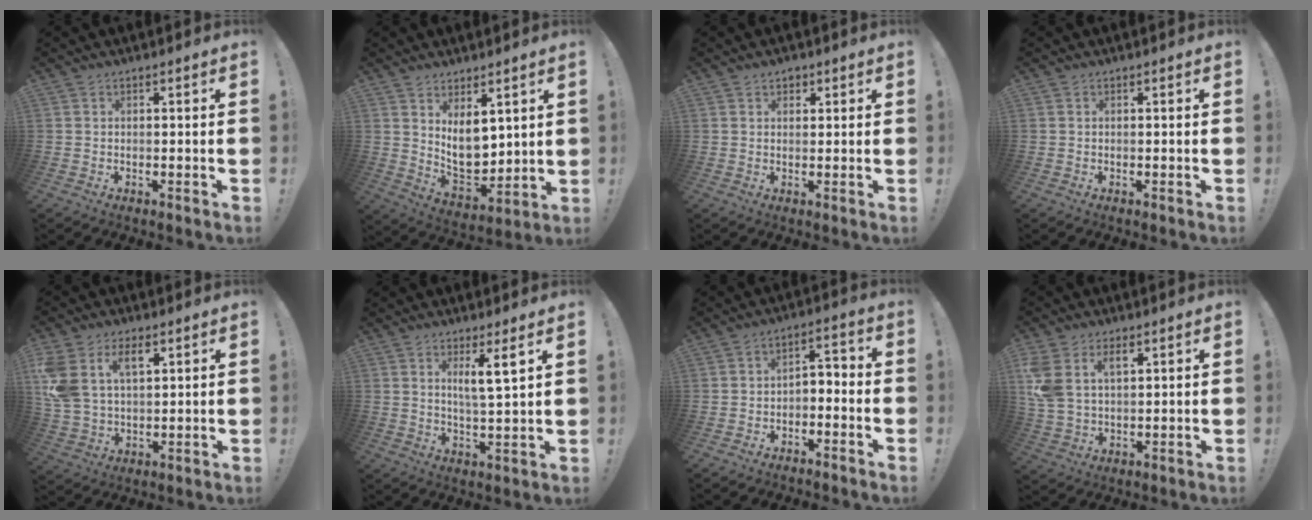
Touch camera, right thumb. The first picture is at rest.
{"total": 10.9, "force": [4.8, 6.9, 6.9], "torque": [-0.108, -0.053, 0.094]}
{"total": 2.1, "force": [1.2, 1.6, 0.7], "torque": [0.000, -0.006, 0.019]}
{"total": 0.0}
{"total": 10.8, "force": [5.5, 6.6, 6.6], "torque": [-0.133, -0.017, 0.102]}
{"total": 6.8, "force": [3.7, 0.1, 5.8], "torque": [-0.089, -0.020, 0.053]}
{"total": 4.7, "force": [-3.7, 2.2, 1.8], "torque": [-0.021, 0.020, -0.066]}
{"total": 8.5, "force": [4.2, 5.2, 5.2], "torque": [-0.118, -0.014, 0.077]}